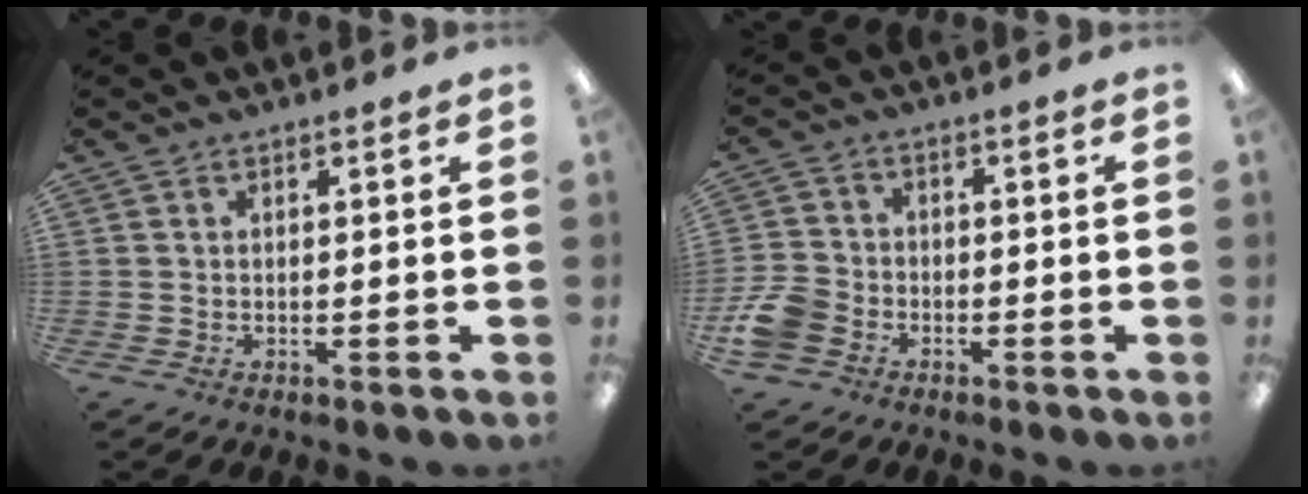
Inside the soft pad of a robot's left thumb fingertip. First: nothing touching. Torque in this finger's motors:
{"motor_torque": [-0.72, 0.84, 0.16, -0.19, 0.02]}